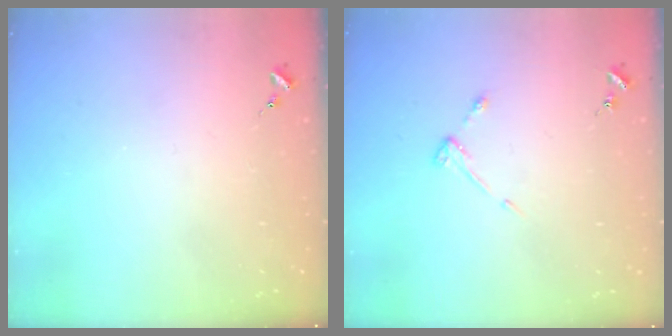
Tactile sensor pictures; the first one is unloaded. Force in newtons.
{"total": 3.2, "press": 3.1, "slide": 0.5}